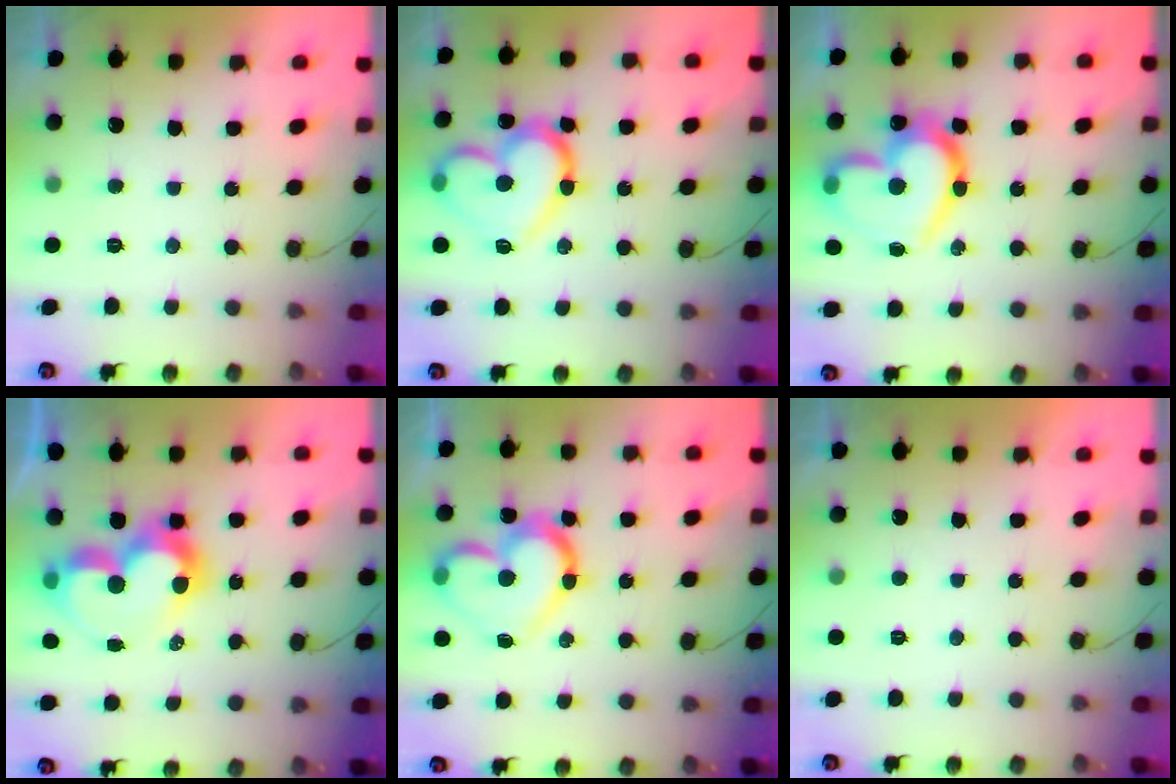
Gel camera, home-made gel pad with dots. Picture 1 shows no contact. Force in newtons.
{"total": 18.9, "press": 18.8, "slide": 1.2}
{"total": 23.3, "press": 23.2, "slide": 2.0}
{"total": 11.3, "press": 11.3, "slide": 1.0}
{"total": 16.8, "press": 16.7, "slide": 1.4}
{"total": 1.7, "press": 1.7, "slide": 0.0}